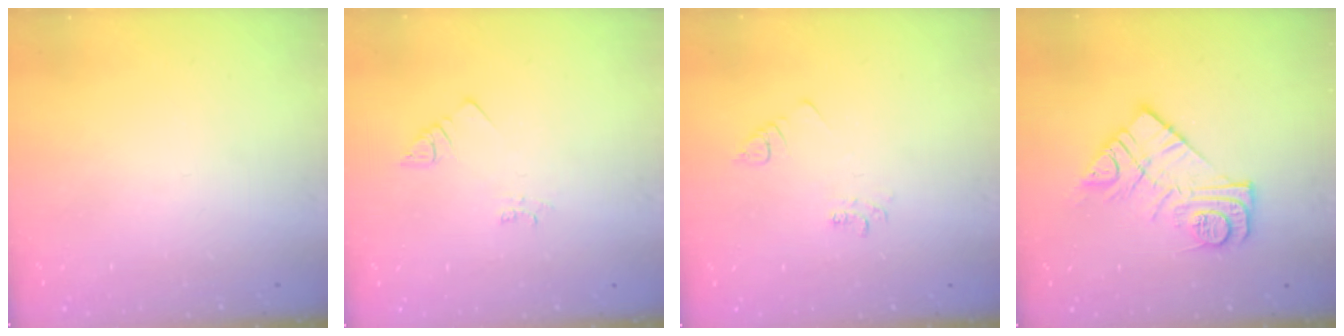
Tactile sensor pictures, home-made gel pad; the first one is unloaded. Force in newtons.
{"total": 2.5, "press": 2.5, "slide": 0.5}
{"total": 3.3, "press": 3.3, "slide": 0.4}
{"total": 13.2, "press": 13.2, "slide": 0.9}